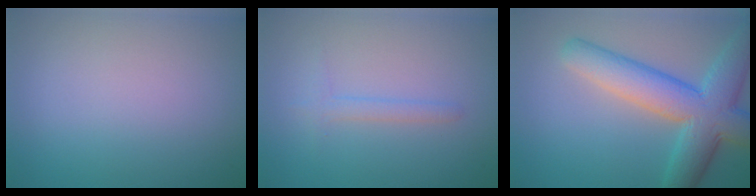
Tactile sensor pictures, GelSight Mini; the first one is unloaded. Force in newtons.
{"total": 1.2, "press": 1.2, "slide": 0.1}
{"total": 8.5, "press": 8.5, "slide": 0.3}